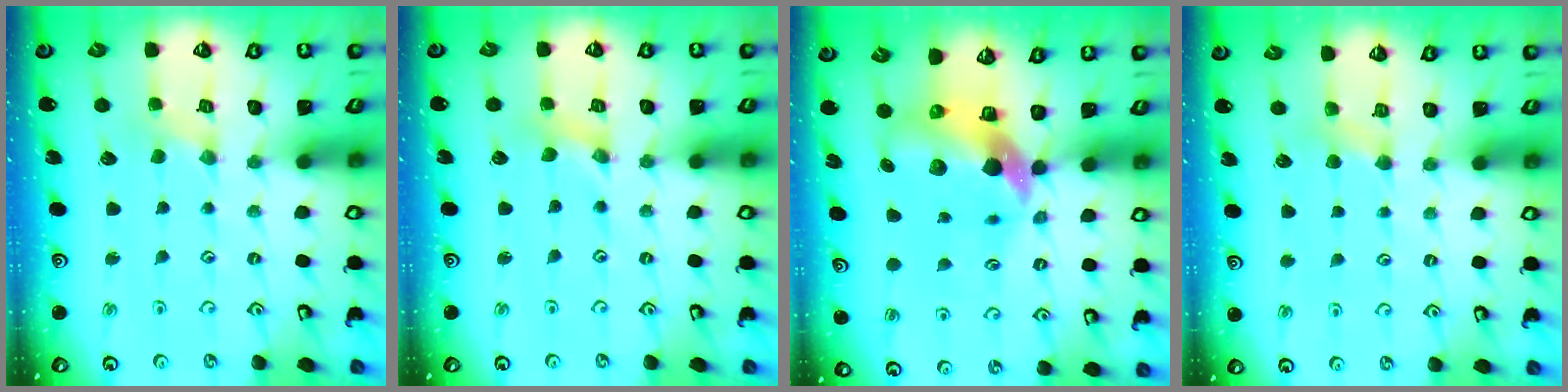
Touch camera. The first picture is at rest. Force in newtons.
{"total": 0.9, "press": 0.8, "slide": 0.3}
{"total": 9.4, "press": 9.3, "slide": 1.3}
{"total": 3.3, "press": 3.2, "slide": 0.4}